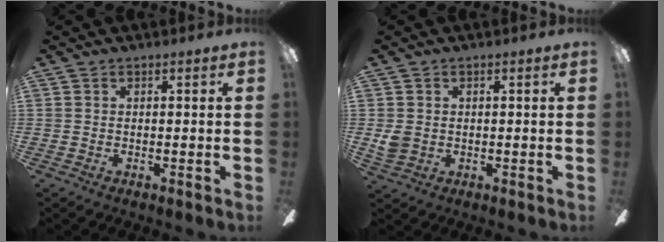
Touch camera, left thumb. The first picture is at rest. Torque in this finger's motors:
{"motor_torque": [0.34, 0.50, 0.26, -0.45, -0.01]}